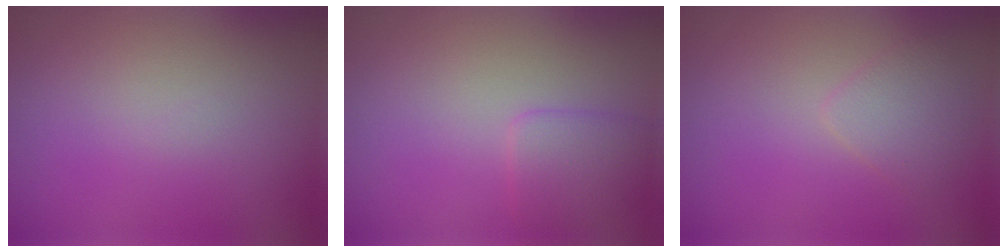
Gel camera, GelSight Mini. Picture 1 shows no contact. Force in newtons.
{"total": 2.2, "press": 2.2, "slide": 0.1}
{"total": 2.0, "press": 2.0, "slide": 0.1}